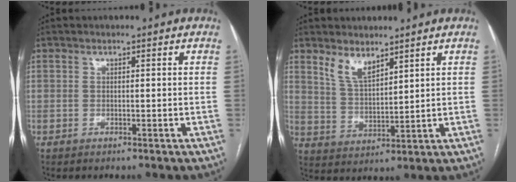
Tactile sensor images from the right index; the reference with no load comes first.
{"total": 5.3, "force": [4.0, 1.8, 2.9], "torque": [-0.060, -0.006, 0.088]}